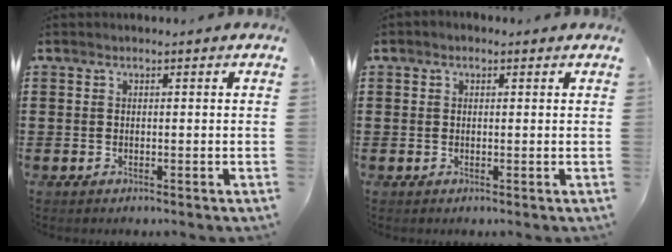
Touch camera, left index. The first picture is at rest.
{"total": 0.7, "force": [0.2, 0.6, 0.3], "torque": [-0.008, 0.006, 0.002]}